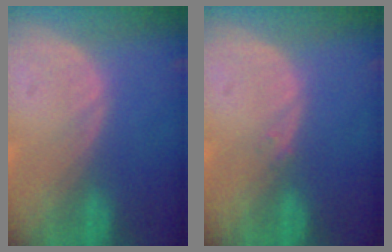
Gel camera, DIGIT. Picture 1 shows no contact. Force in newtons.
{"total": 0.6, "press": 0.5, "slide": 0.3}